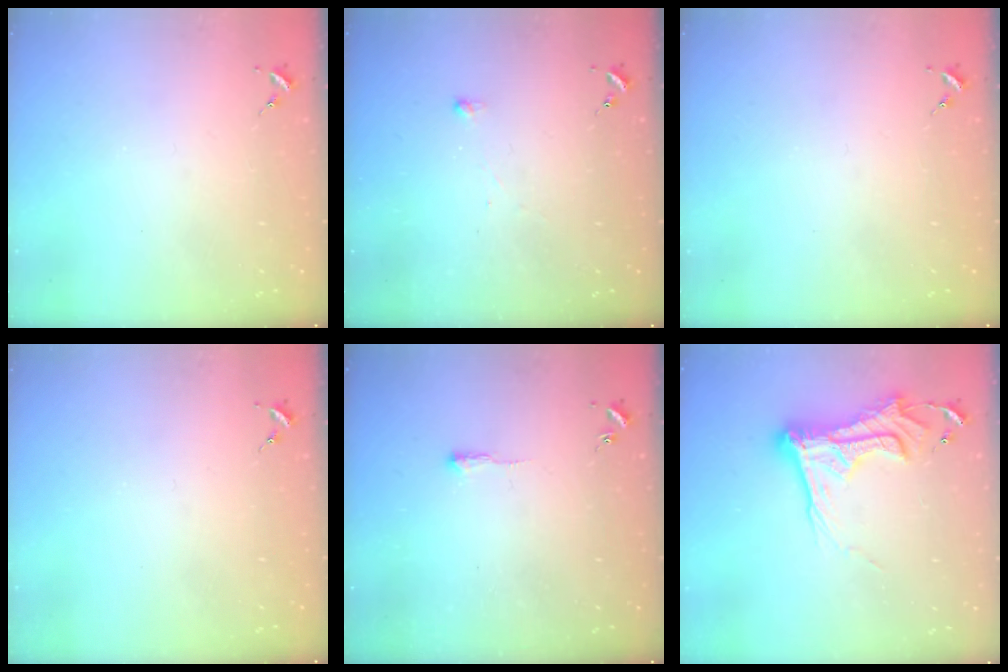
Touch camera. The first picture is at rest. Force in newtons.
{"total": 3.1, "press": 3.1, "slide": 0.3}
{"total": 0.0}
{"total": 0.0}
{"total": 2.4, "press": 2.4, "slide": 0.4}
{"total": 17.0, "press": 17.0, "slide": 1.2}